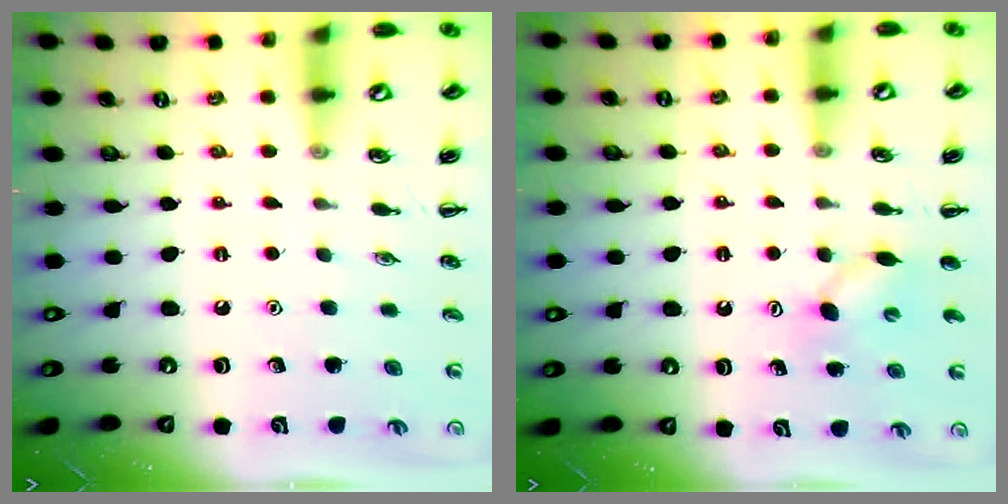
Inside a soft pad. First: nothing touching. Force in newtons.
{"total": 4.1, "press": 3.9, "slide": 1.2}